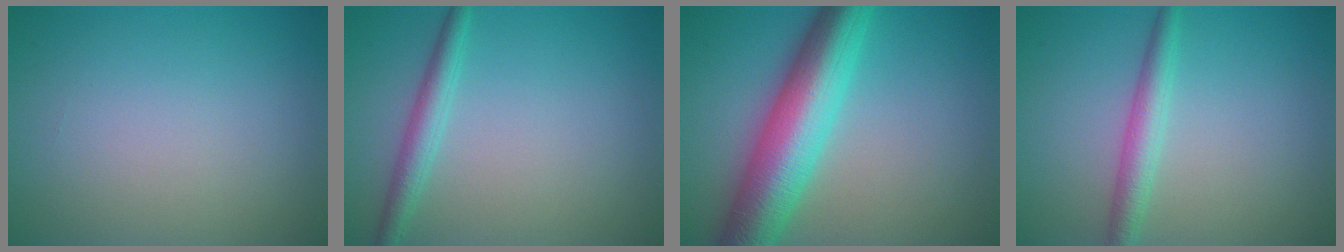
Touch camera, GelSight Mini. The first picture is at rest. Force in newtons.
{"total": 2.4, "press": 2.4, "slide": 0.1}
{"total": 9.6, "press": 9.6, "slide": 0.1}
{"total": 2.7, "press": 2.7, "slide": 0.0}